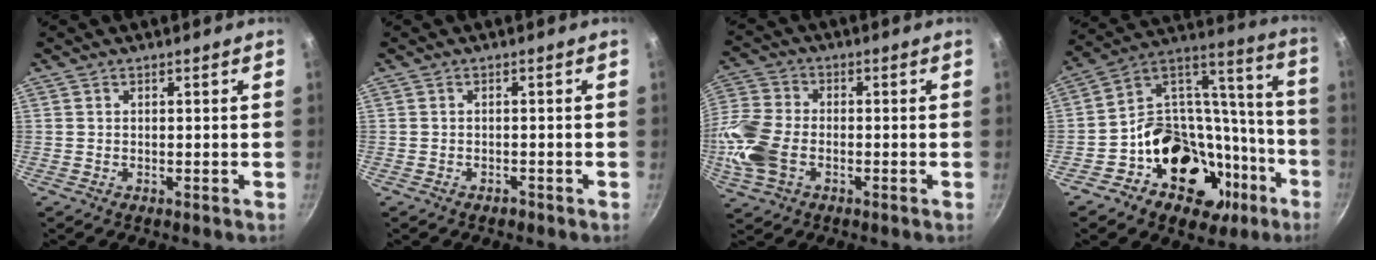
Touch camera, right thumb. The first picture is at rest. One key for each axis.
{"total": 0.8, "fx": -0.7, "fy": 0.3, "fz": 0.1, "tx": -0.003, "ty": 0.009, "tz": -0.009}
{"total": 13.2, "fx": -3.3, "fy": 9.0, "fz": 9.1, "tx": -0.199, "ty": 0.019, "tz": -0.079}
{"total": 27.0, "fx": -11.4, "fy": 19.4, "fz": 14.9, "tx": -0.188, "ty": 0.103, "tz": -0.164}